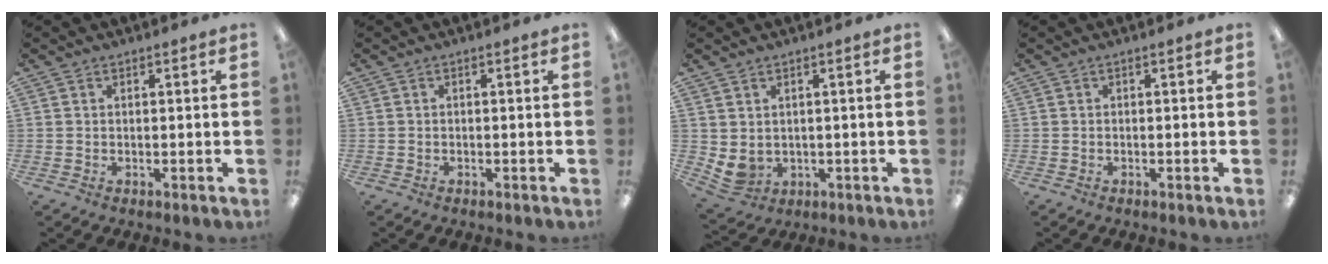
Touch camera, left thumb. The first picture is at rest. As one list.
[{"total": 0.0}, {"total": 3.1, "force": [1.2, 2.5, 1.4], "torque": [-0.044, -0.013, 0.023]}, {"total": 0.5, "force": [-0.3, -0.2, 0.3], "torque": [-0.004, -0.004, -0.006]}]